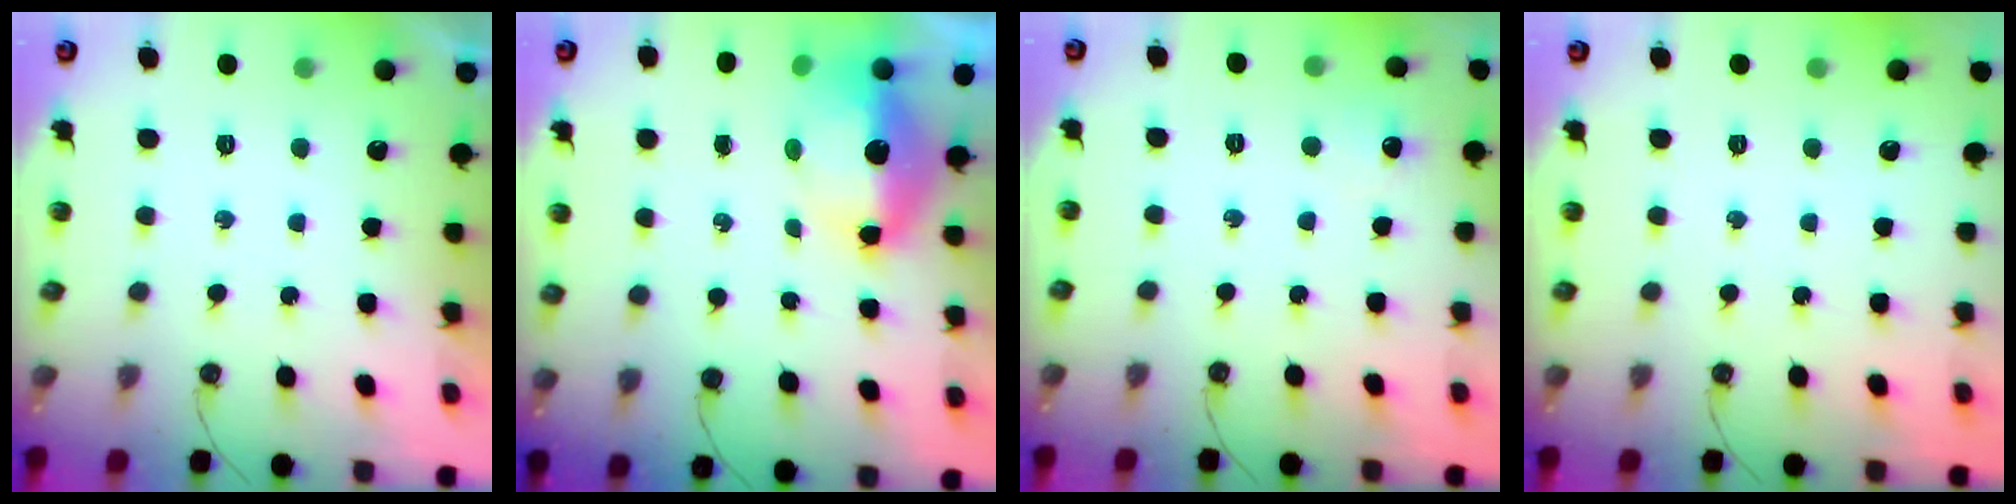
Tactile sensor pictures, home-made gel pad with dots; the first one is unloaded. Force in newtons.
{"total": 8.5, "press": 8.4, "slide": 0.9}
{"total": 5.6, "press": 5.5, "slide": 0.7}
{"total": 0.0}